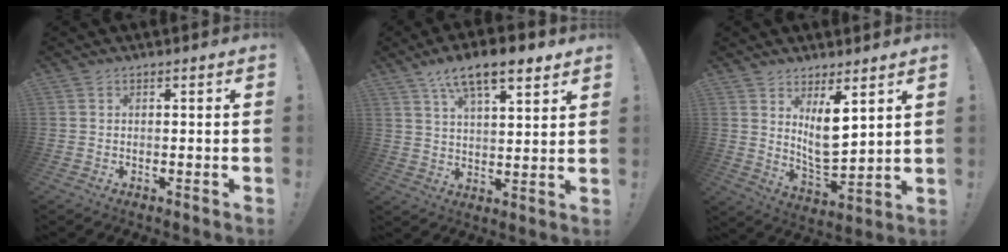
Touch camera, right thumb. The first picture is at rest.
{"total": 11.8, "force": [7.7, 4.1, 7.9], "torque": [-0.126, -0.034, 0.132]}
{"total": 9.5, "force": [5.1, 3.5, 7.2], "torque": [-0.115, -0.046, 0.097]}